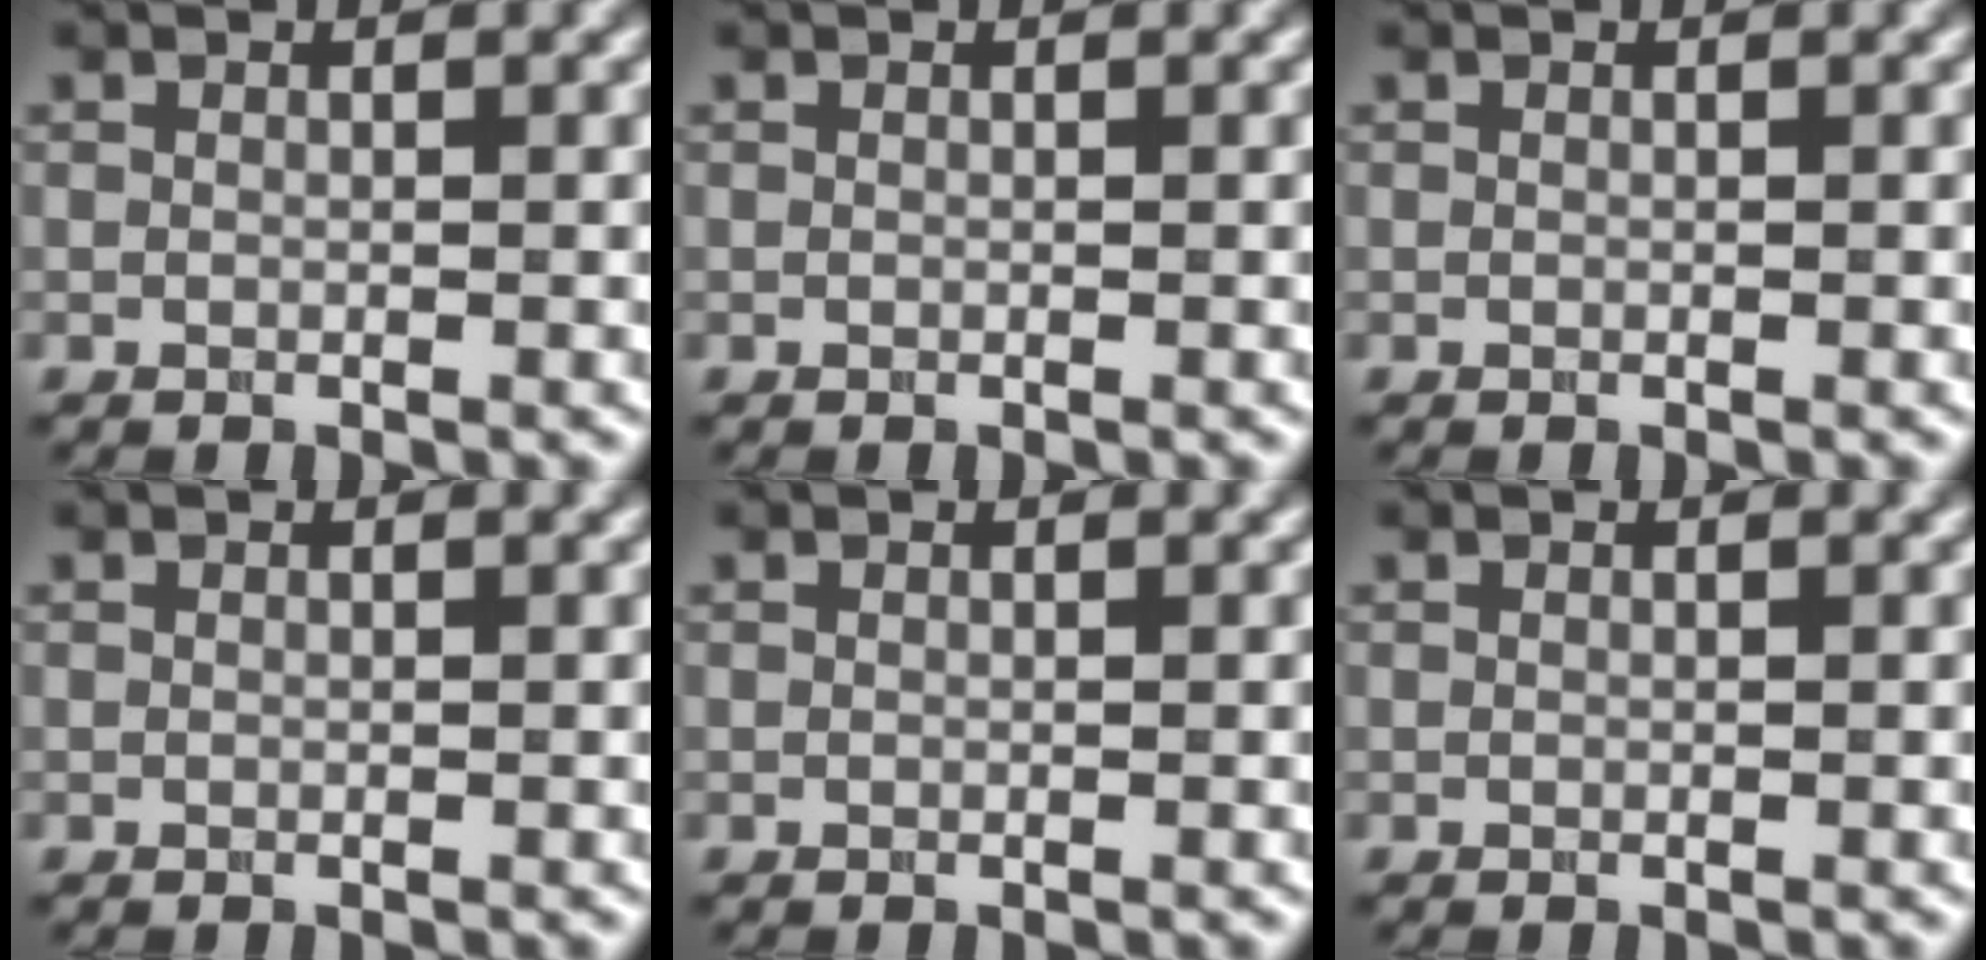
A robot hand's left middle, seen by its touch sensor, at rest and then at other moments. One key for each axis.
{"total": 0.0}
{"total": 0.0}
{"total": 0.0}
{"total": 0.0}
{"total": 0.0}